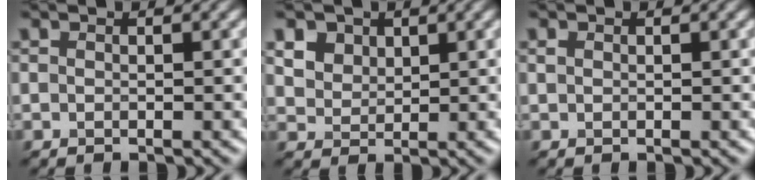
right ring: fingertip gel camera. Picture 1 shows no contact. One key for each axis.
{"total": 3.6, "fx": 2.6, "fy": 2.3, "fz": 0.9, "tx": -0.071, "ty": 0.008, "tz": 0.076}
{"total": 0.6, "fx": -0.1, "fy": -0.4, "fz": -0.4, "tx": -0.006, "ty": -0.001, "tz": 0.012}